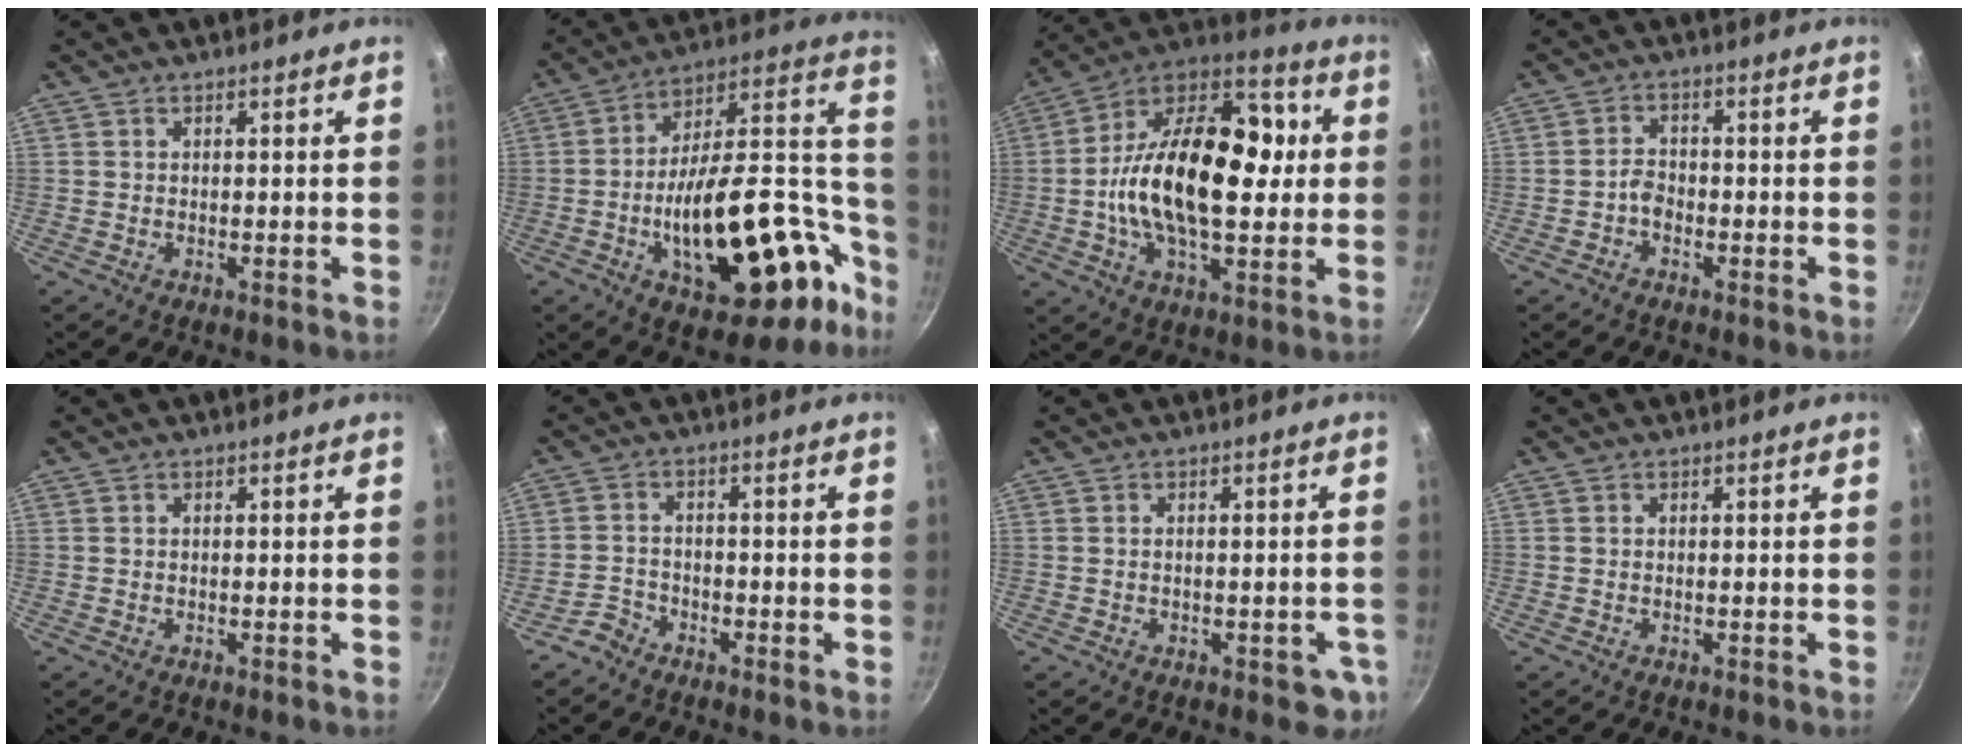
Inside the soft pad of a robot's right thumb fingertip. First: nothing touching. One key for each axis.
{"total": 33.9, "fx": -10.5, "fy": 16.8, "fz": 27.5, "tx": -0.357, "ty": 0.069, "tz": -0.146}
{"total": 26.1, "fx": 0.5, "fy": 15.0, "fz": 21.4, "tx": -0.339, "ty": 0.034, "tz": -0.011}
{"total": 2.7, "fx": -1.4, "fy": 1.7, "fz": 1.4, "tx": -0.021, "ty": 0.021, "tz": -0.029}
{"total": 0.0}
{"total": 3.0, "fx": -2.5, "fy": 1.6, "fz": 0.4, "tx": -0.006, "ty": 0.031, "tz": -0.048}
{"total": 4.3, "fx": -1.5, "fy": 2.3, "fz": 3.3, "tx": -0.021, "ty": 0.010, "tz": -0.011}
{"total": 0.0}